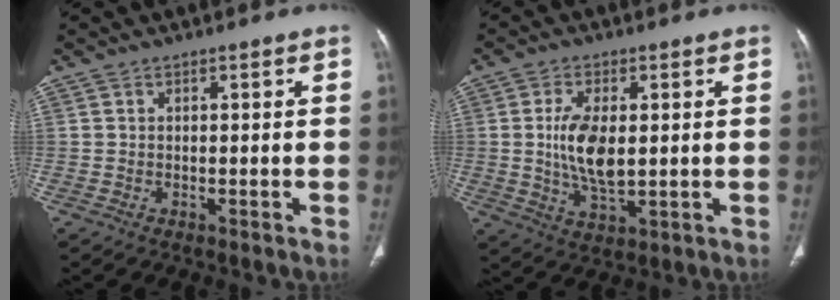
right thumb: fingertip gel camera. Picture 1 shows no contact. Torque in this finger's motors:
{"motor_torque": [1.26, 1.39, 1.04, -0.31, 0.40]}